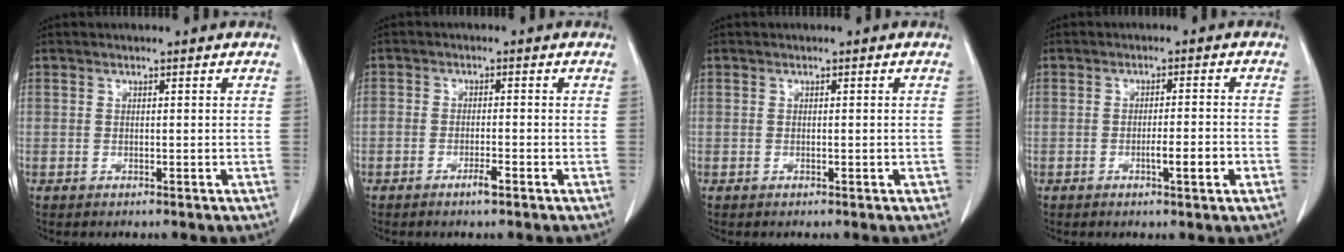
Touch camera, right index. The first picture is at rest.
{"total": 2.5, "force": [-1.6, 0.5, 1.8], "torque": [-0.031, 0.001, -0.029]}
{"total": 0.6, "force": [-0.2, 0.3, 0.4], "torque": [-0.006, 0.001, 0.000]}
{"total": 3.9, "force": [-1.5, 0.1, 3.6], "torque": [-0.056, -0.002, -0.020]}